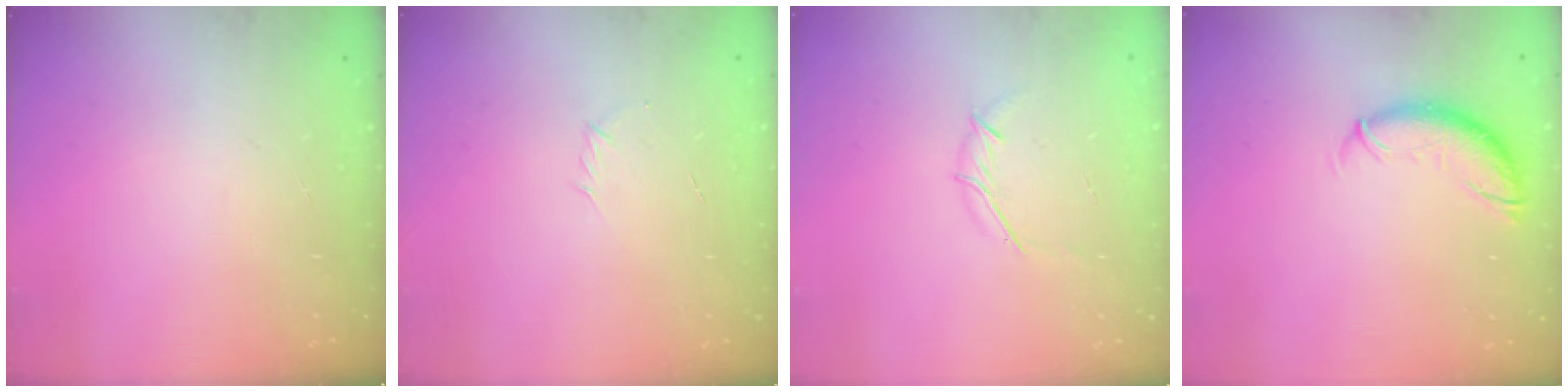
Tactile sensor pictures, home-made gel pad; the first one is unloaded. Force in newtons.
{"total": 2.9, "press": 2.8, "slide": 0.8}
{"total": 3.8, "press": 3.7, "slide": 1.0}
{"total": 9.9, "press": 9.8, "slide": 1.4}